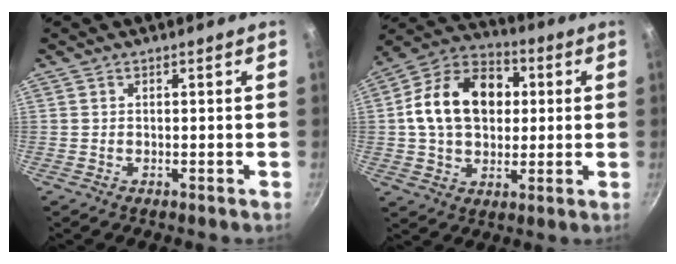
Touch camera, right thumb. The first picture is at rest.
{"total": 17.9, "force": [2.3, 13.2, 11.9], "torque": [-0.170, 0.025, 0.025]}